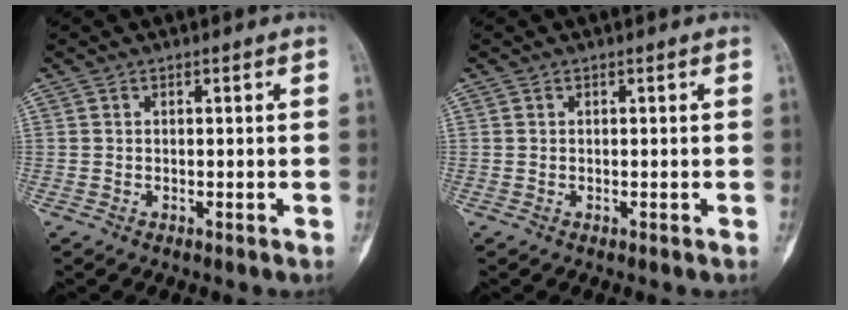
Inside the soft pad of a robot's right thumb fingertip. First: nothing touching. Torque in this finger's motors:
{"motor_torque": [0.18, 0.09, -0.01, 0.00, 0.02]}